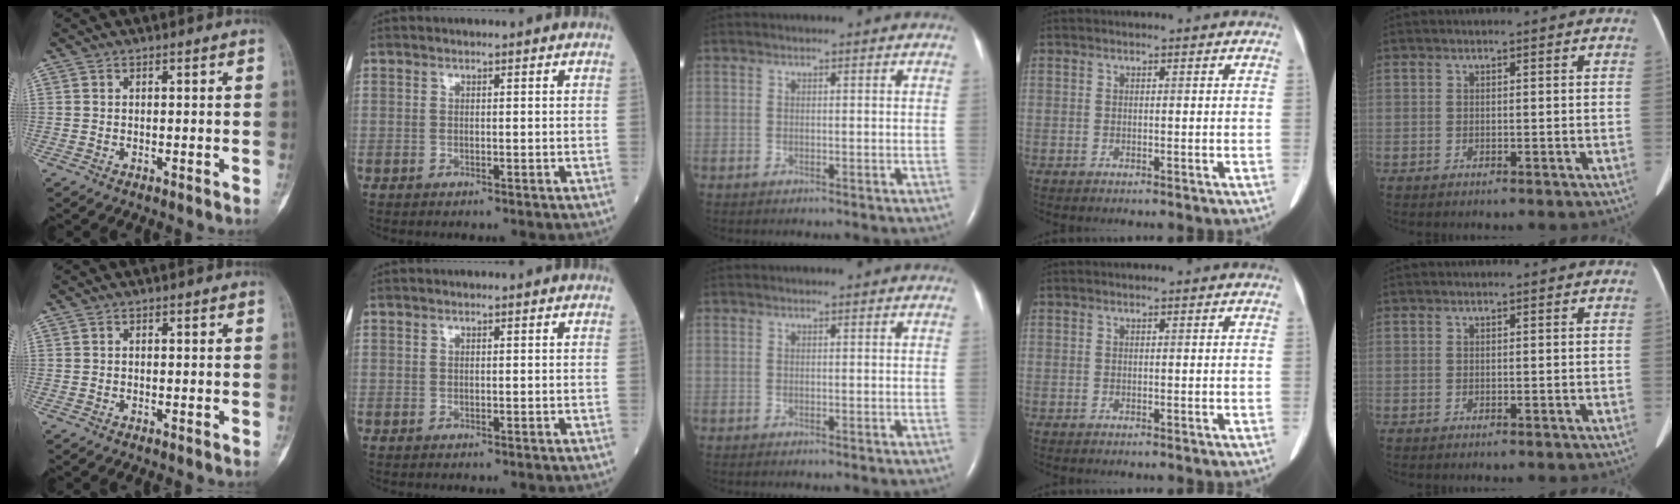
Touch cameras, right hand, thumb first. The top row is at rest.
{}